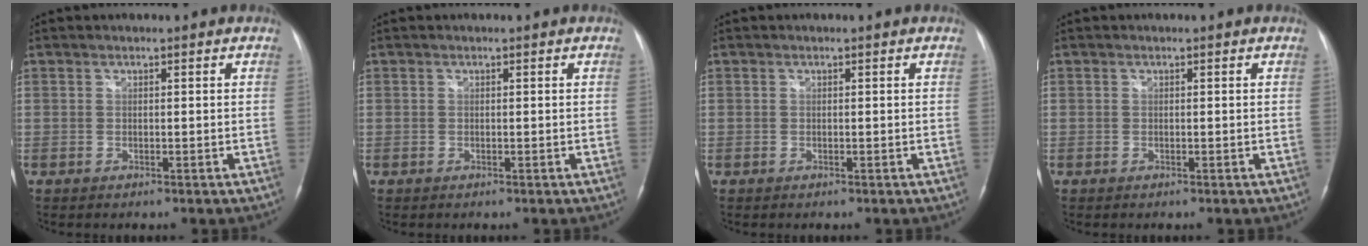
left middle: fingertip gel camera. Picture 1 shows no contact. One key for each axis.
{"total": 0.0}
{"total": 0.0}
{"total": 0.0}